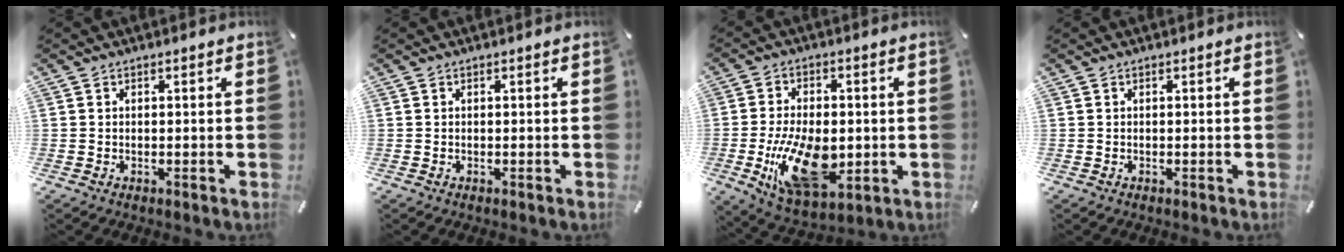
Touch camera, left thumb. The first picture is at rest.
{"total": 0.0}
{"total": 18.5, "force": [-3.4, 11.1, 14.4], "torque": [-0.271, -0.007, -0.051]}
{"total": 0.0}